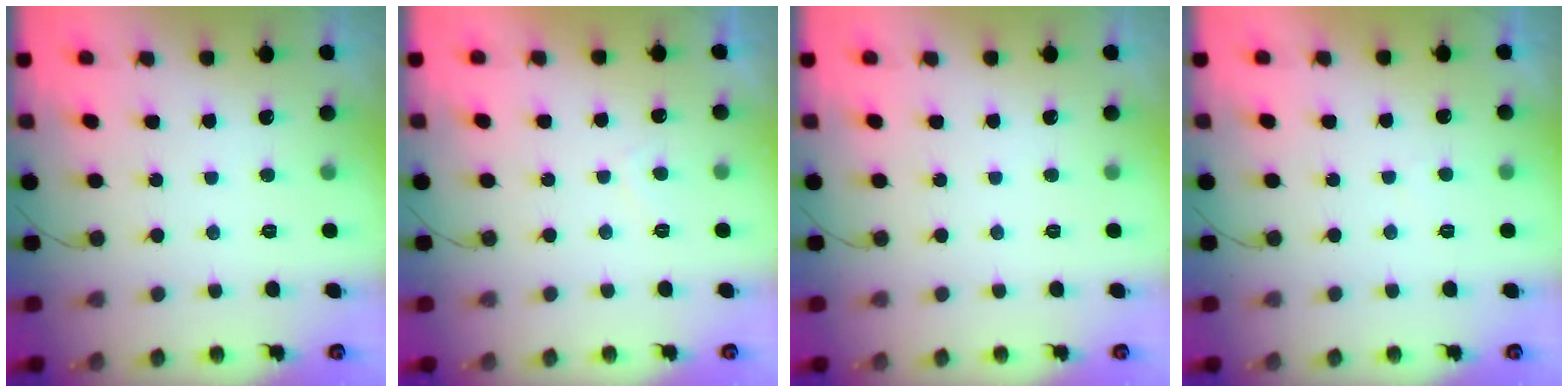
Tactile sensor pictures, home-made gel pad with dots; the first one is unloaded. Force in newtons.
{"total": 1.1, "press": 0.9, "slide": 0.6}
{"total": 0.0}
{"total": 1.3, "press": 1.2, "slide": 0.5}